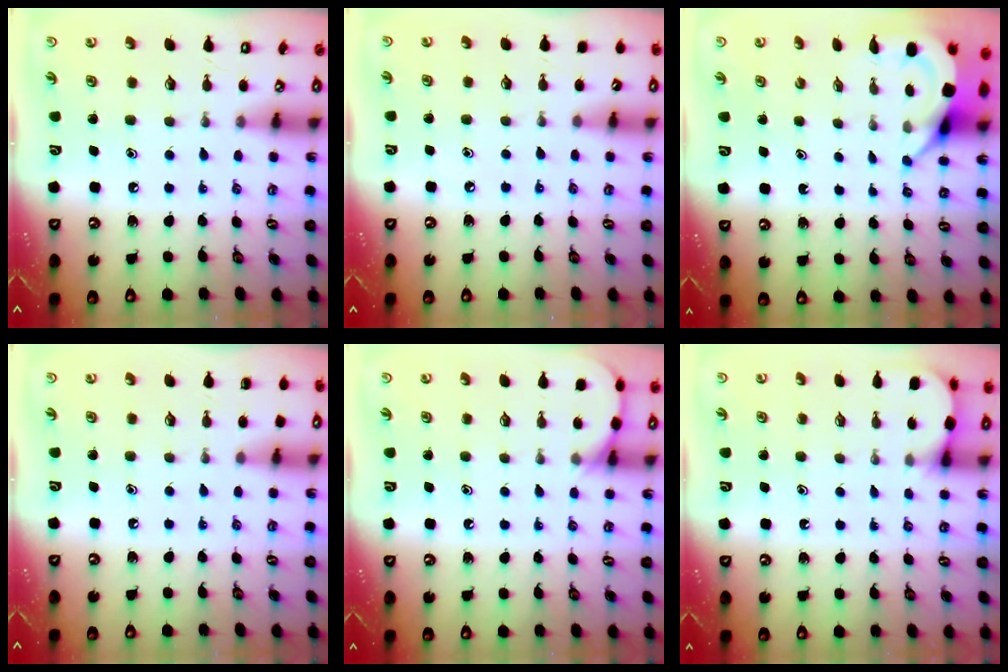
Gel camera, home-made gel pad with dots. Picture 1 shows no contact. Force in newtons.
{"total": 2.3, "press": 2.3, "slide": 0.4}
{"total": 3.9, "press": 3.9, "slide": 0.1}
{"total": 0.0}
{"total": 6.1, "press": 6.1, "slide": 0.4}
{"total": 2.9, "press": 2.9, "slide": 0.3}